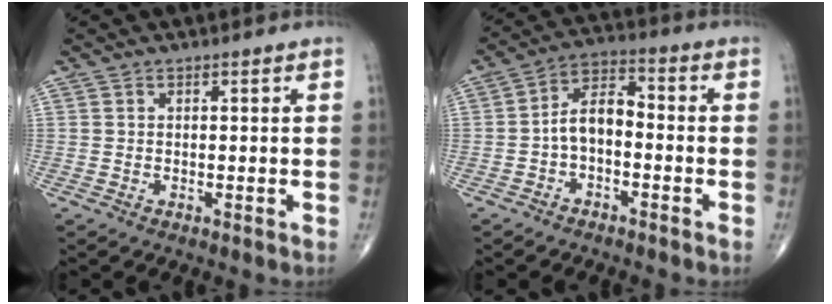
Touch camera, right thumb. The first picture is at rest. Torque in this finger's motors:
{"motor_torque": [1.12, 1.04, 0.73, -0.27, 0.04]}